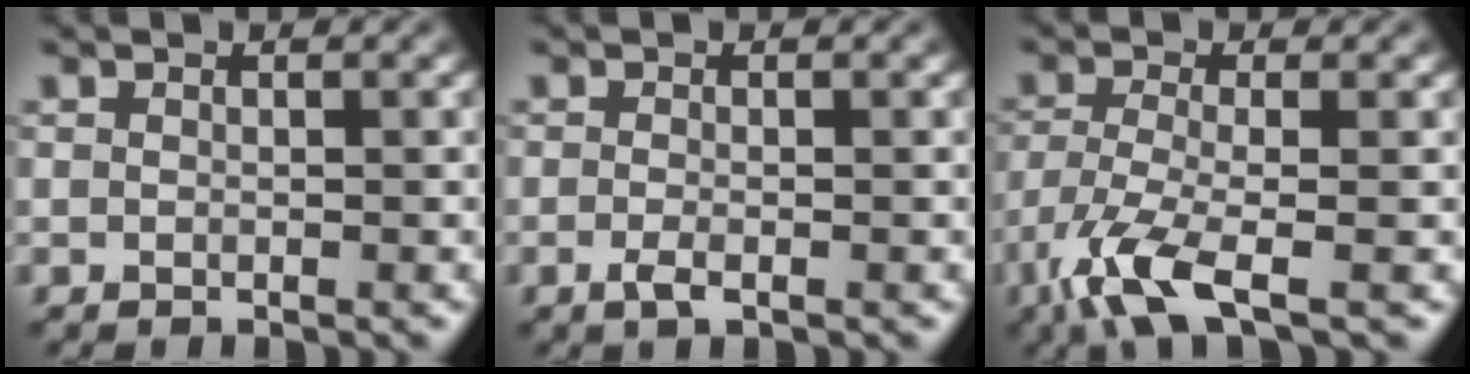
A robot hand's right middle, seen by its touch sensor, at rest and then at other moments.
{"total": 1.3, "force": [-0.6, 0.4, 1.1], "torque": [-0.025, -0.004, -0.014]}
{"total": 5.6, "force": [-3.4, 1.4, 4.3], "torque": [-0.097, -0.012, -0.075]}